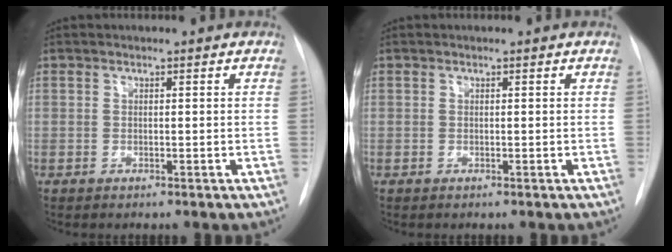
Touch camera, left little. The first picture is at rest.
{"total": 0.0}